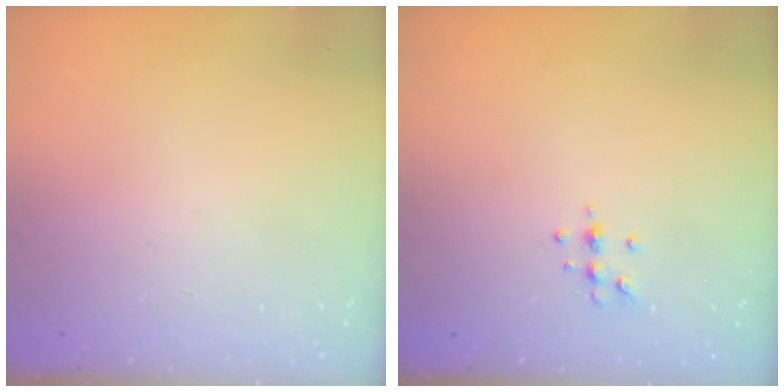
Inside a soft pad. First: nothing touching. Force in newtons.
{"total": 5.7, "press": 5.5, "slide": 1.3}